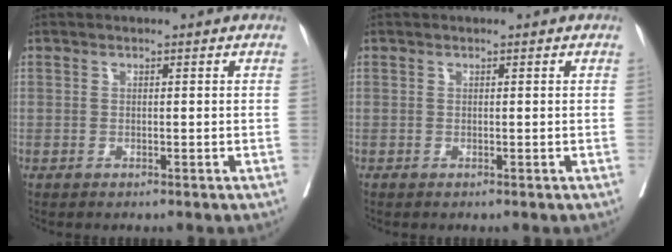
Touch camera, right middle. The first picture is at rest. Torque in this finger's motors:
{"motor_torque": [-0.01, 0.00, 0.00, -0.02]}